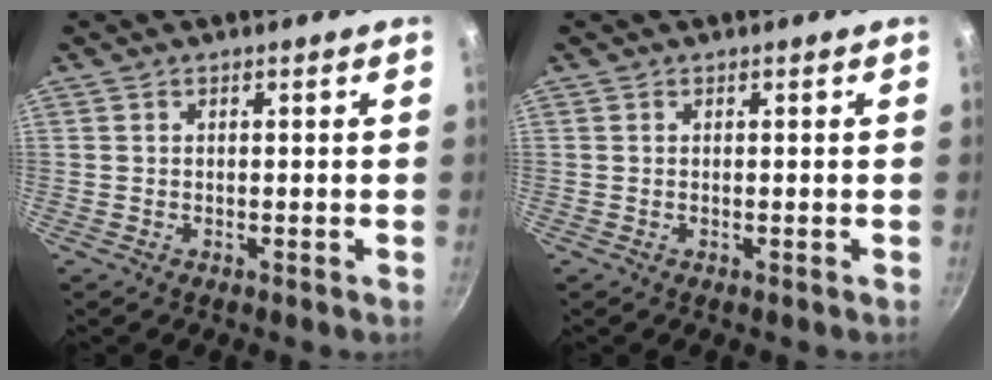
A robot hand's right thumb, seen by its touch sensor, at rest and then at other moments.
{"total": 0.0}